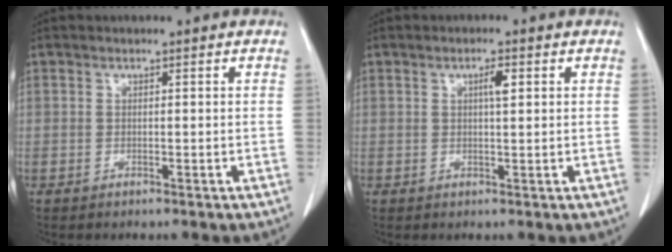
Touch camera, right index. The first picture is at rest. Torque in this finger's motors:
{"motor_torque": [0.03, 0.02, 0.05, 0.02]}